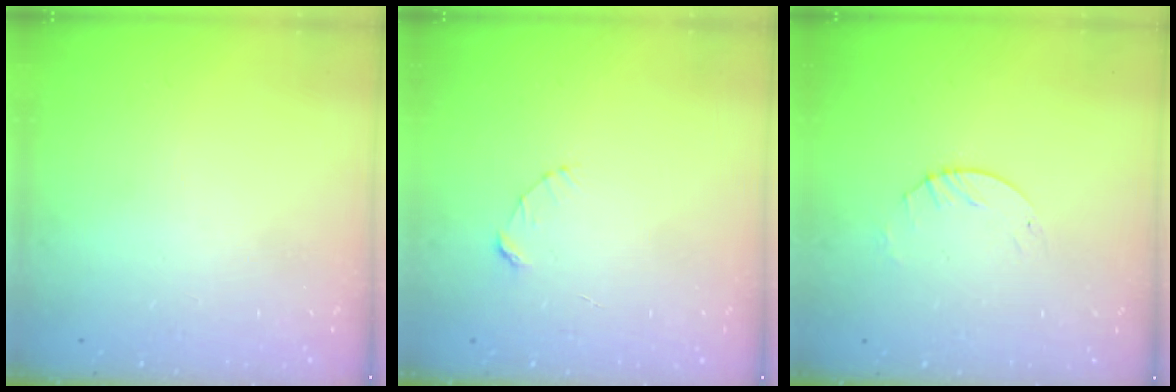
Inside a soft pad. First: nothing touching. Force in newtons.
{"total": 2.7, "press": 2.7, "slide": 0.3}
{"total": 2.6, "press": 2.6, "slide": 0.3}